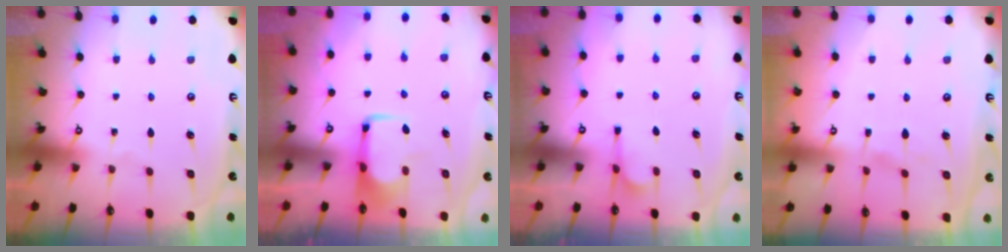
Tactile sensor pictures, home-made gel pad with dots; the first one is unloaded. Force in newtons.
{"total": 2.0, "press": 2.0, "slide": 0.4}
{"total": 2.6, "press": 2.4, "slide": 1.0}
{"total": 0.9, "press": 0.6, "slide": 0.7}